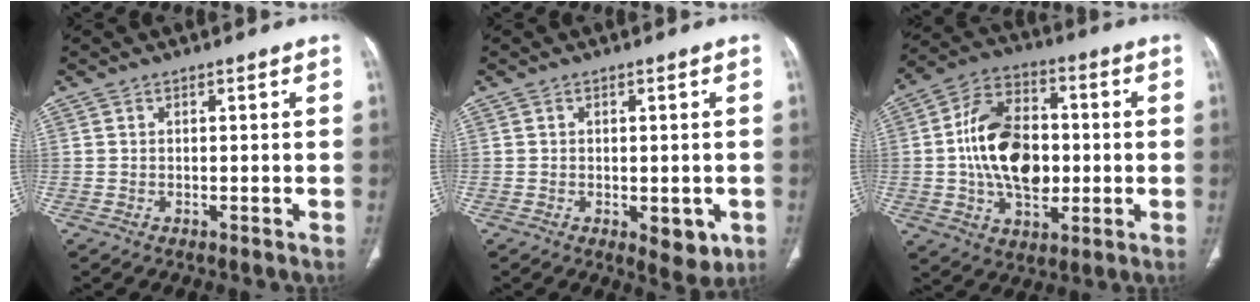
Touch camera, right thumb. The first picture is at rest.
{"total": 5.5, "force": [-1.6, 2.9, 4.4], "torque": [-0.036, -0.007, -0.012]}
{"total": 17.4, "force": [-0.4, 11.5, 13.1], "torque": [-0.204, 0.022, -0.006]}